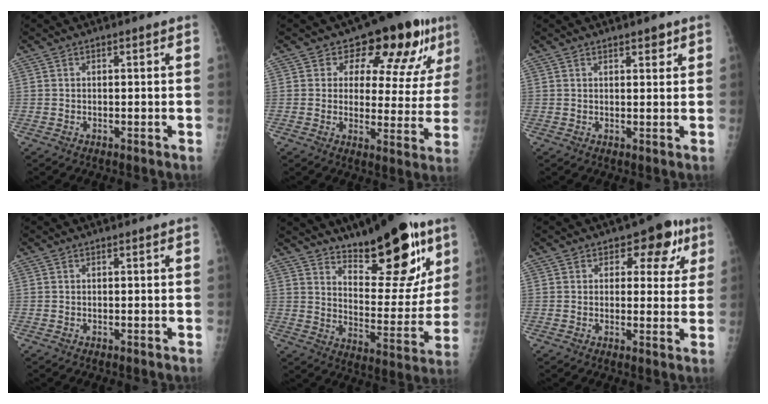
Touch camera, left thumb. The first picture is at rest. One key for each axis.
{"total": 14.1, "fx": 8.3, "fy": 7.4, "fz": 8.5, "tx": -0.057, "ty": -0.042, "tz": 0.104}
{"total": 2.1, "fx": 1.5, "fy": 0.9, "fz": 1.3, "tx": -0.008, "ty": -0.007, "tz": 0.020}
{"total": 0.0}
{"total": 20.3, "fx": 12.7, "fy": 7.4, "fz": 13.9, "tx": -0.149, "ty": -0.077, "tz": 0.198}
{"total": 8.3, "fx": 3.6, "fy": 5.5, "fz": 5.1, "tx": -0.008, "ty": -0.005, "tz": 0.036}